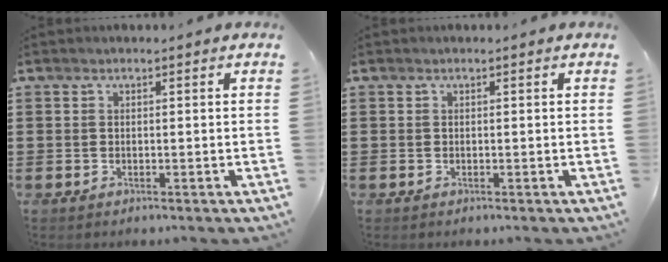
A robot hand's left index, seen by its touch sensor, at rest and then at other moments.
{"total": 0.0}